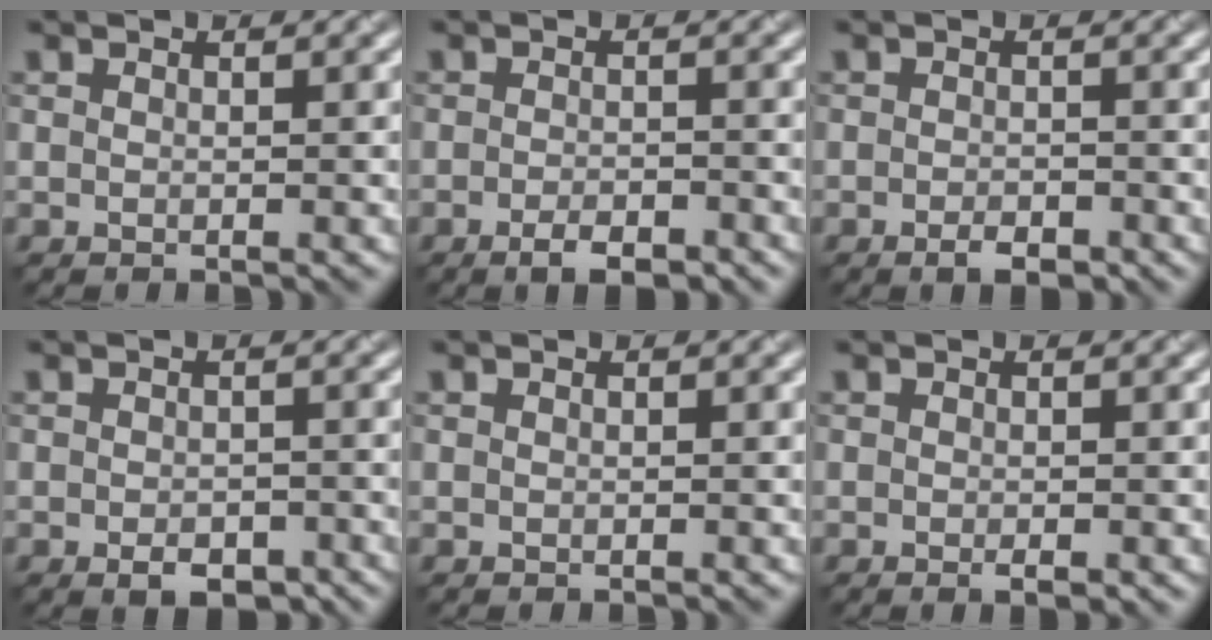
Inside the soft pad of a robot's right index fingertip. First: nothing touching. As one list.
[{"total": 2.6, "force": [-1.6, 0.9, 1.9], "torque": [-0.030, -0.001, -0.028]}, {"total": 1.9, "force": [-1.1, 0.7, 1.3], "torque": [-0.020, -0.002, -0.018]}, {"total": 3.0, "force": [-1.6, 1.6, 2.0], "torque": [-0.029, -0.007, -0.023]}, {"total": 0.0}, {"total": 0.9, "force": [-0.4, 0.2, 0.8], "torque": [-0.013, -0.004, -0.004]}]